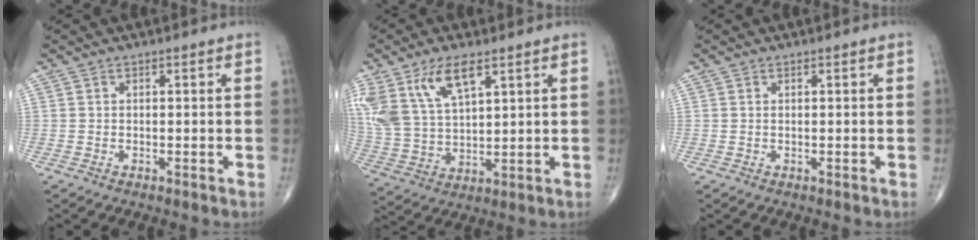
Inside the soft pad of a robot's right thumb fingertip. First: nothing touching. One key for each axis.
{"total": 14.0, "fx": 7.4, "fy": 6.5, "fz": 9.9, "tx": -0.195, "ty": -0.020, "tz": 0.155}
{"total": 0.0}